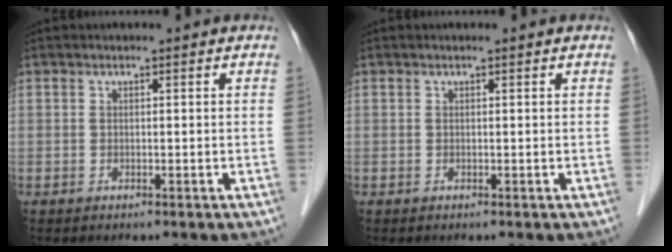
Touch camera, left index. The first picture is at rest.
{"total": 0.0}